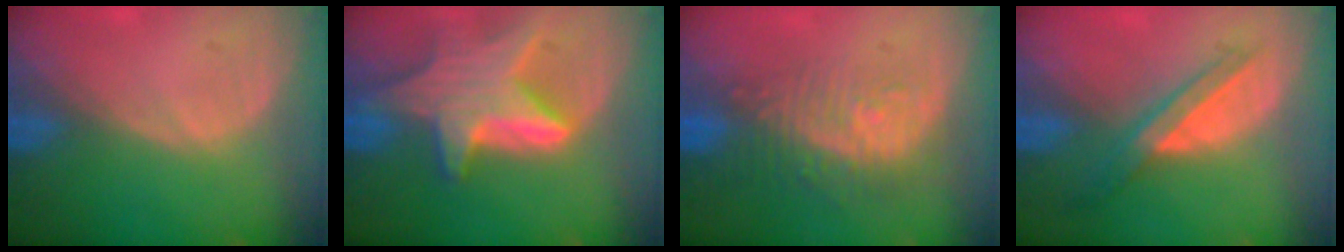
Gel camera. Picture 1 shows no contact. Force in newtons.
{"total": 9.5, "press": 9.5, "slide": 0.6}
{"total": 9.5, "press": 8.2, "slide": 4.9}
{"total": 5.8, "press": 5.2, "slide": 2.6}